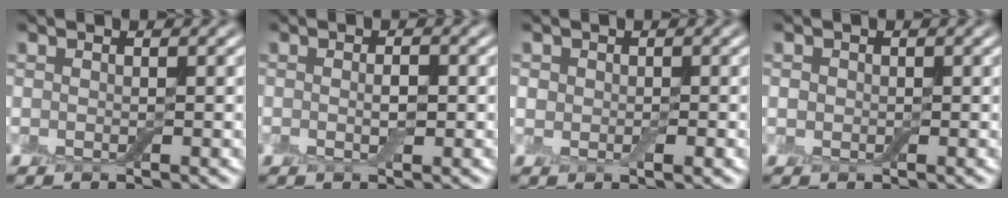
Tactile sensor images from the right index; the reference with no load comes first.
{"total": 1.3, "force": [-0.2, 0.4, 1.2], "torque": [-0.022, -0.004, -0.003]}
{"total": 1.5, "force": [-0.1, 1.2, 0.8], "torque": [-0.009, -0.006, -0.001]}
{"total": 0.7, "force": [-0.1, 0.7, 0.1], "torque": [0.001, -0.003, -0.002]}